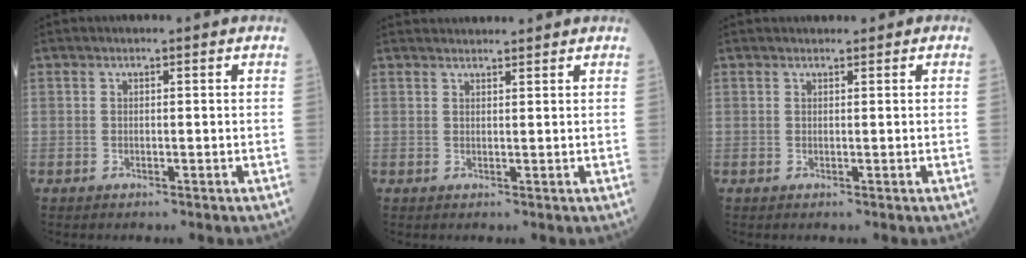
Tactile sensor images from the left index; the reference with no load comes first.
{"total": 3.8, "force": [3.7, 0.0, 0.7], "torque": [-0.011, 0.030, 0.057]}
{"total": 1.3, "force": [1.1, 0.6, 0.5], "torque": [-0.007, 0.016, 0.014]}